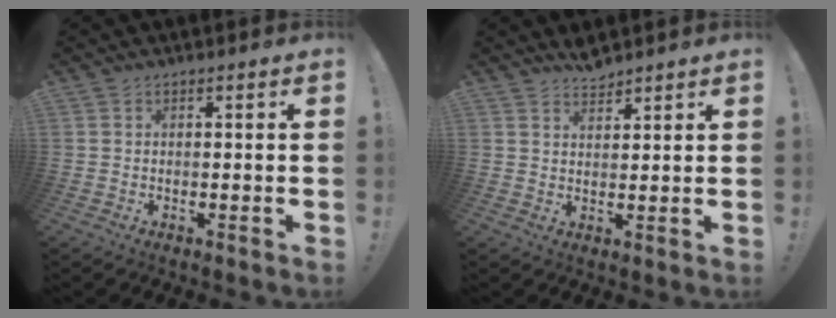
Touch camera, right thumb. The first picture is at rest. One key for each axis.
{"total": 3.6, "fx": 3.4, "fy": 1.1, "fz": 0.7, "tx": 0.002, "ty": -0.026, "tz": 0.060}